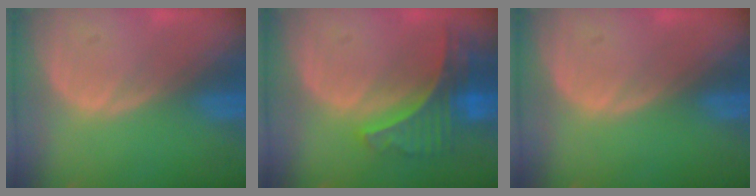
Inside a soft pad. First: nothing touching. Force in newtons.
{"total": 7.8, "press": 6.8, "slide": 3.8}
{"total": 0.0}